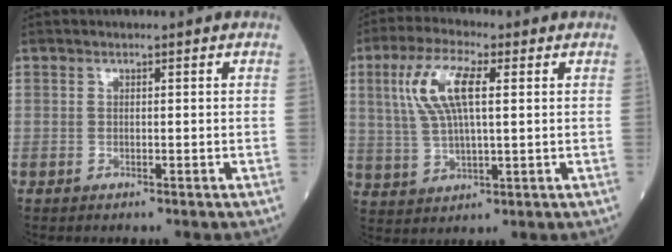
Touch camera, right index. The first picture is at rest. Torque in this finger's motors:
{"motor_torque": [0.33, 0.05, 0.24, 0.11]}